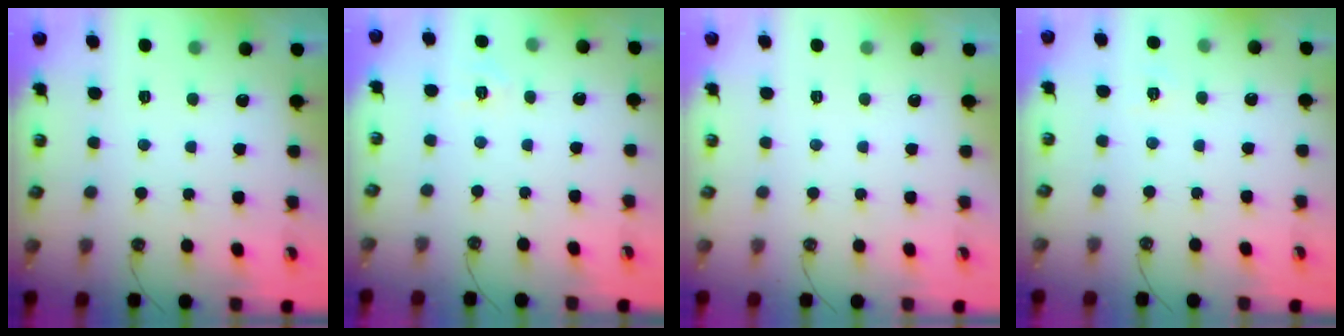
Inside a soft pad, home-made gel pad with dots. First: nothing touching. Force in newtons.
{"total": 3.1, "press": 3.0, "slide": 0.4}
{"total": 0.0}
{"total": 2.6, "press": 2.6, "slide": 0.3}